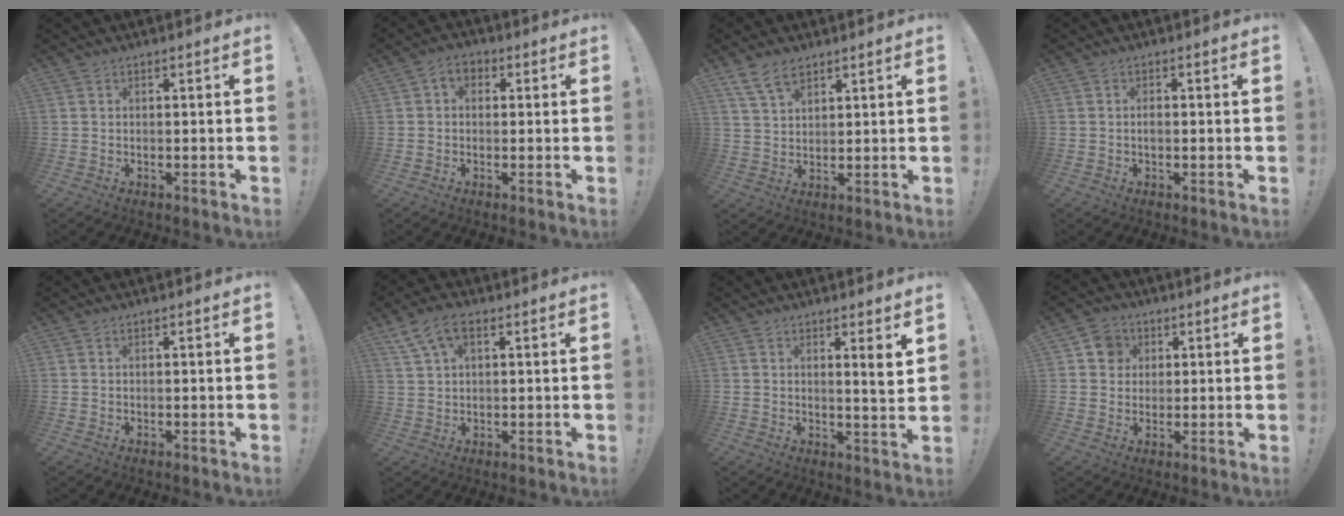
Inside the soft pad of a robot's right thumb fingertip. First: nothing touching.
{"total": 3.8, "force": [0.4, 3.0, 2.3], "torque": [-0.040, 0.007, 0.008]}
{"total": 7.5, "force": [5.0, 4.0, 3.7], "torque": [-0.074, -0.011, 0.099]}
{"total": 1.2, "force": [-0.4, 0.6, 0.9], "torque": [-0.026, 0.006, -0.007]}
{"total": 0.0}
{"total": 7.7, "force": [3.7, 4.1, 5.3], "torque": [-0.096, 0.001, 0.074]}
{"total": 4.9, "force": [2.4, 0.0, 4.2], "torque": [-0.045, -0.027, 0.031]}
{"total": 6.9, "force": [2.0, 6.3, 1.9], "torque": [-0.026, 0.000, 0.041]}